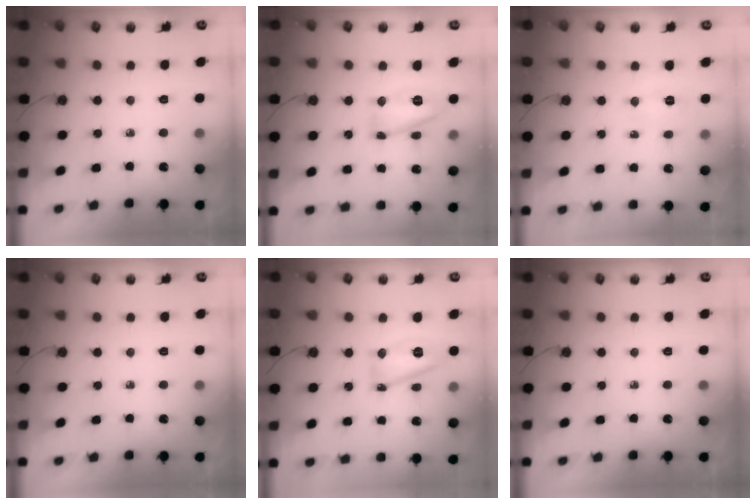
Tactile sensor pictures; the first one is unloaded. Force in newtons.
{"total": 11.6, "press": 11.3, "slide": 2.4}
{"total": 5.8, "press": 5.8, "slide": 0.7}
{"total": 0.0}
{"total": 12.0, "press": 12.0, "slide": 0.9}
{"total": 0.0}